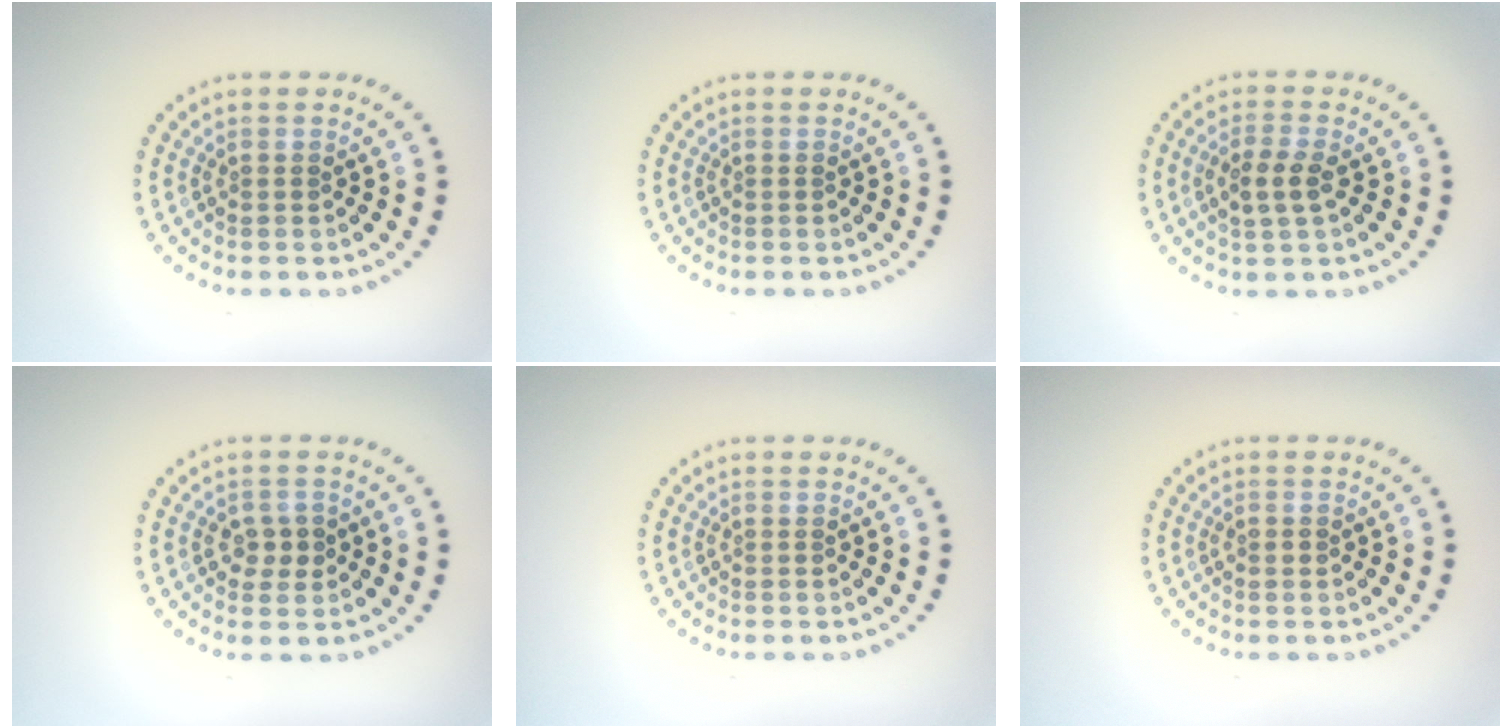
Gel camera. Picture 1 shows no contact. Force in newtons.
{"total": 0.0}
{"total": 2.5, "press": 2.4, "slide": 0.7}
{"total": 1.9, "press": 1.8, "slide": 0.4}
{"total": 0.0}
{"total": 0.8, "press": 0.8, "slide": 0.1}